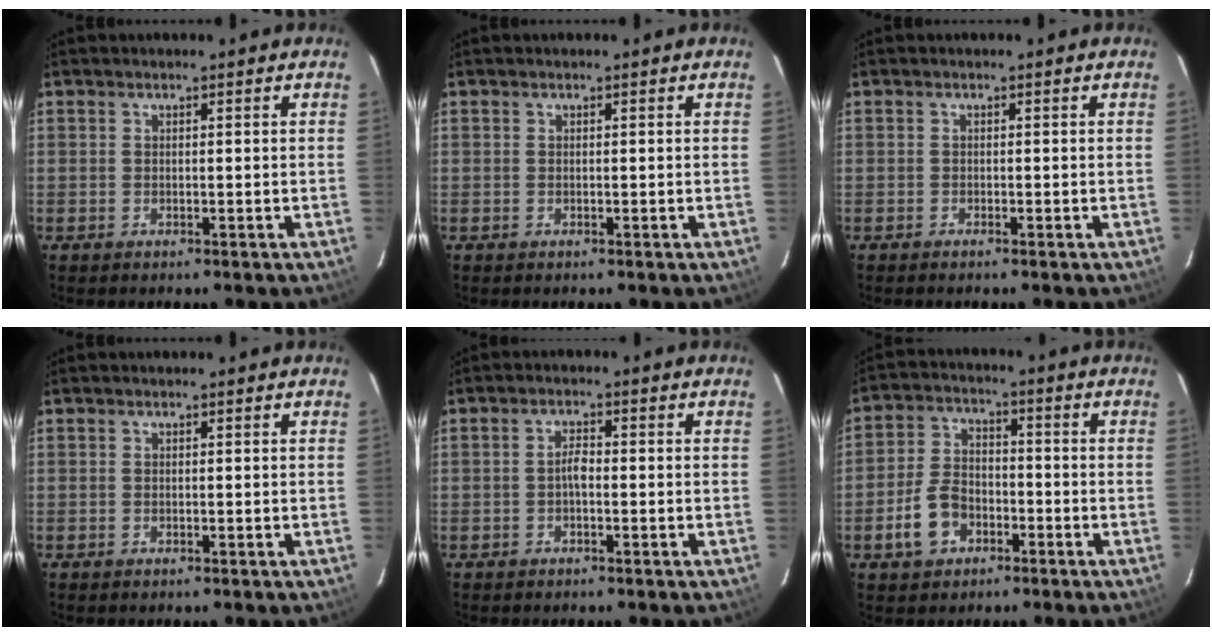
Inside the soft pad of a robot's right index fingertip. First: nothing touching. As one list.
[{"total": 0.0}, {"total": 0.5, "force": [-0.5, 0.0, 0.2], "torque": [-0.003, -0.001, -0.010]}, {"total": 0.0}, {"total": 1.9, "force": [-0.7, 0.8, 1.6], "torque": [-0.033, 0.008, -0.014]}, {"total": 8.2, "force": [-3.8, 5.6, 4.5], "torque": [-0.101, 0.019, -0.067]}]